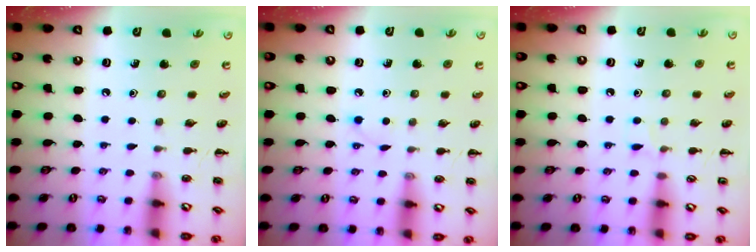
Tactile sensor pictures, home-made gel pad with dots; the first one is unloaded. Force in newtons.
{"total": 2.2, "press": 2.0, "slide": 0.8}
{"total": 5.2, "press": 4.8, "slide": 1.9}